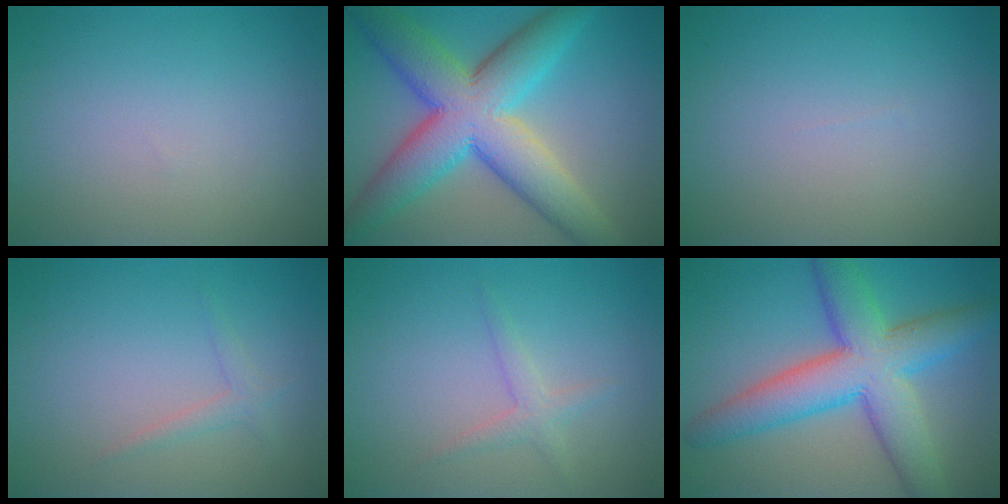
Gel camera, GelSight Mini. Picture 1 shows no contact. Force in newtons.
{"total": 11.1, "press": 11.1, "slide": 0.3}
{"total": 0.0}
{"total": 1.2, "press": 1.2, "slide": 0.0}
{"total": 1.6, "press": 1.6, "slide": 0.0}
{"total": 9.1, "press": 9.1, "slide": 0.2}